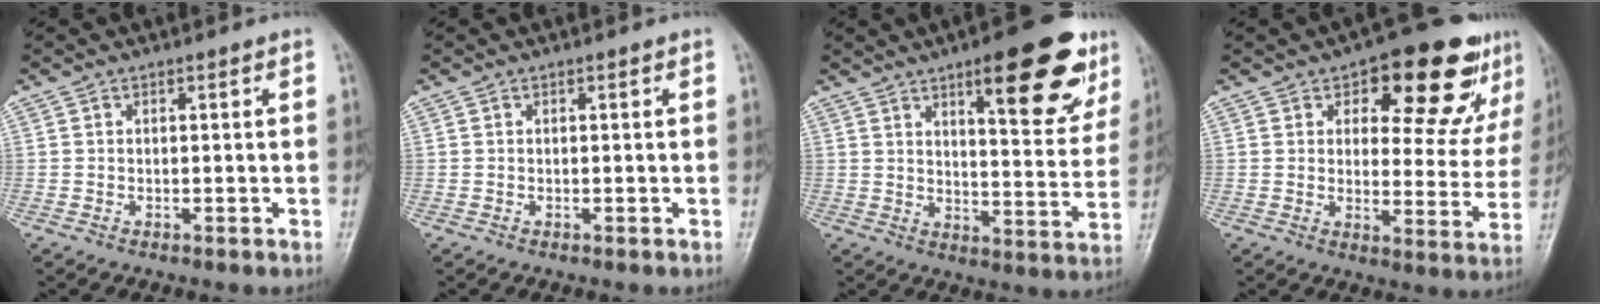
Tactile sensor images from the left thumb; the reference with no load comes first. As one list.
[{"total": 0.0}, {"total": 18.5, "force": [10.3, 5.9, 14.2], "torque": [-0.144, -0.043, 0.140]}, {"total": 18.0, "force": [10.4, 8.4, 12.0], "torque": [-0.094, -0.031, 0.135]}]